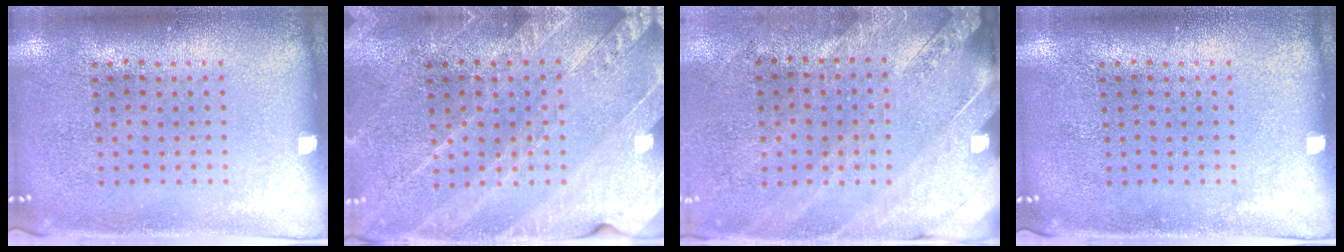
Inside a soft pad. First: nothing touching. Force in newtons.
{"total": 2.6, "press": 2.5, "slide": 0.7}
{"total": 2.4, "press": 2.0, "slide": 1.3}
{"total": 0.0}